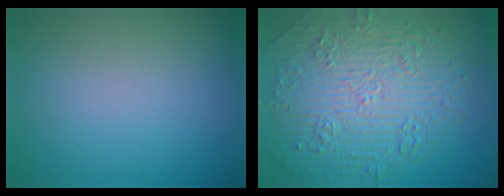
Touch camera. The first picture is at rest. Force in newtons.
{"total": 11.0, "press": 7.4, "slide": 8.2}